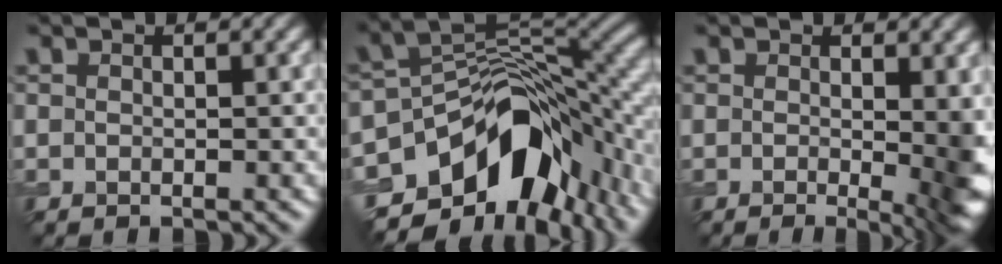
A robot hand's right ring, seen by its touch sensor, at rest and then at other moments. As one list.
[{"total": 14.0, "force": [-6.1, 8.5, 9.4], "torque": [-0.155, -0.002, -0.096]}, {"total": 8.6, "force": [-0.7, 2.9, 8.0], "torque": [-0.073, -0.002, -0.007]}]